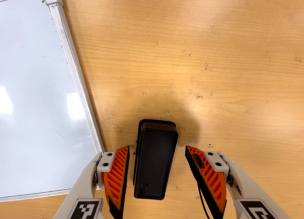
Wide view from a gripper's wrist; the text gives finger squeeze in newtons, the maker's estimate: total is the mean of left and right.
{"total": 0.0}